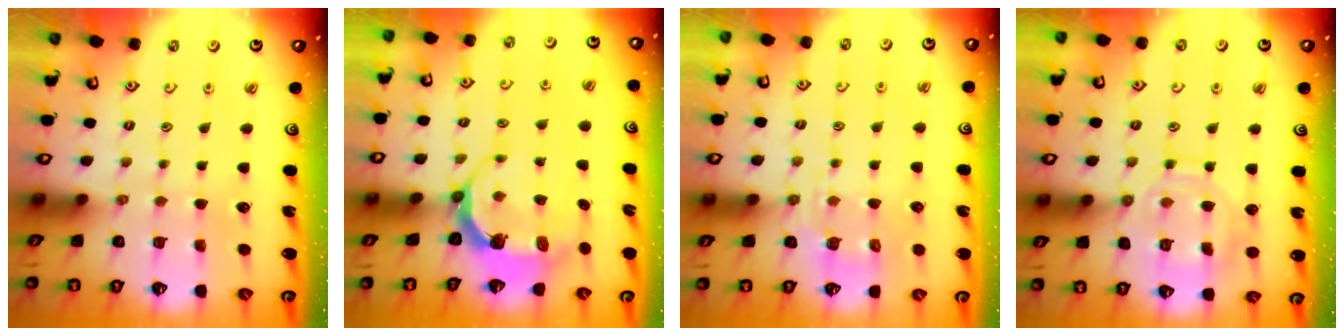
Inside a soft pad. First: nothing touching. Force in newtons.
{"total": 6.8, "press": 5.8, "slide": 3.6}
{"total": 5.8, "press": 5.7, "slide": 1.2}
{"total": 11.8, "press": 11.7, "slide": 1.0}